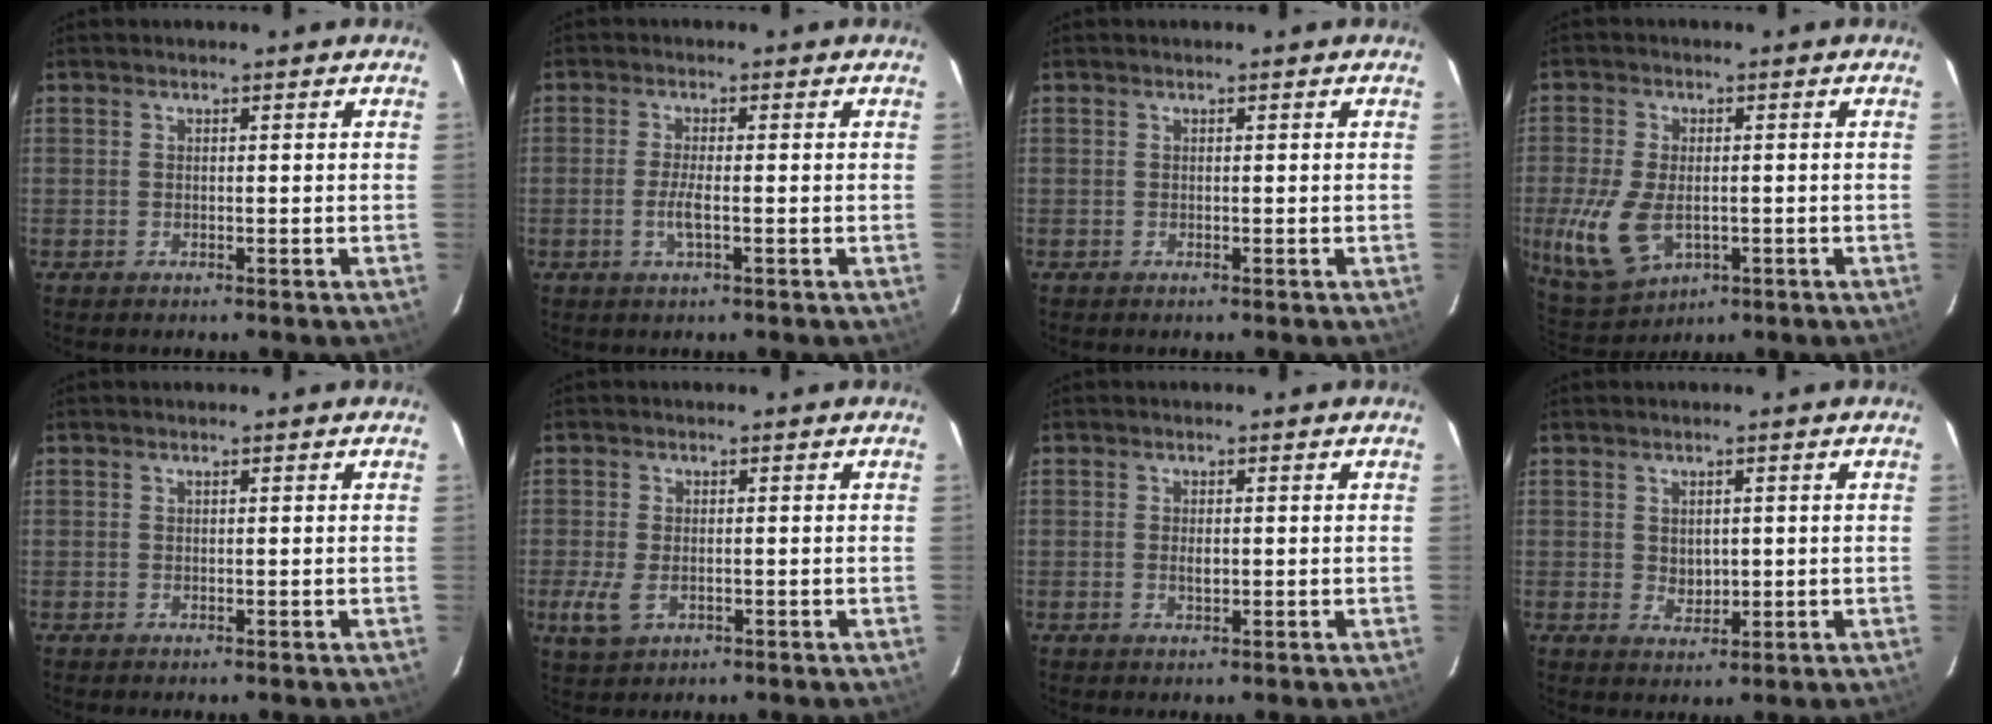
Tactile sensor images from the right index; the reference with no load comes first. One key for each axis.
{"total": 3.2, "fx": -1.0, "fy": 0.3, "fz": 3.0, "tx": -0.062, "ty": -0.004, "tz": -0.019}
{"total": 0.0}
{"total": 11.1, "fx": -2.1, "fy": 6.8, "fz": 8.5, "tx": -0.197, "ty": -0.015, "tz": -0.028}
{"total": 0.0}
{"total": 4.5, "fx": -1.4, "fy": 2.6, "fz": 3.4, "tx": -0.077, "ty": -0.010, "tz": -0.024}
{"total": 1.3, "fx": 0.1, "fy": 1.0, "fz": 0.8, "tx": -0.012, "ty": -0.001, "tz": 0.004}
{"total": 2.8, "fx": 0.5, "fy": 2.3, "fz": 1.4, "tx": -0.021, "ty": -0.001, "tz": 0.015}